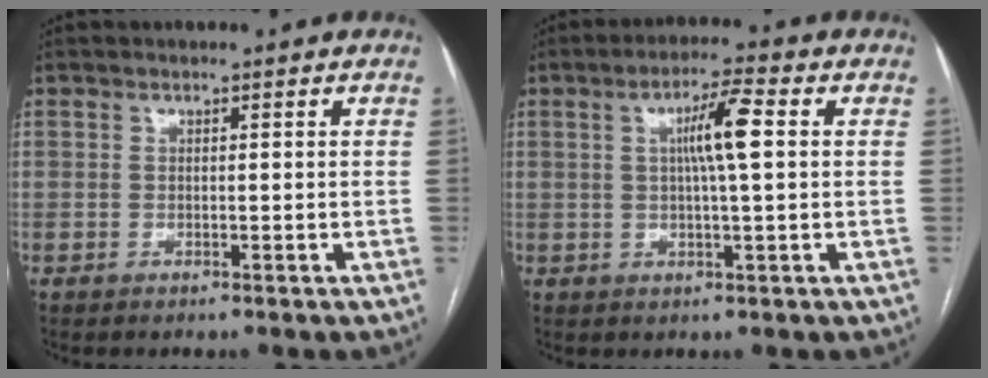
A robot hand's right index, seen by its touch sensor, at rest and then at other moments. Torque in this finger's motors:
{"motor_torque": [0.23, -0.03, 0.17, 0.08]}